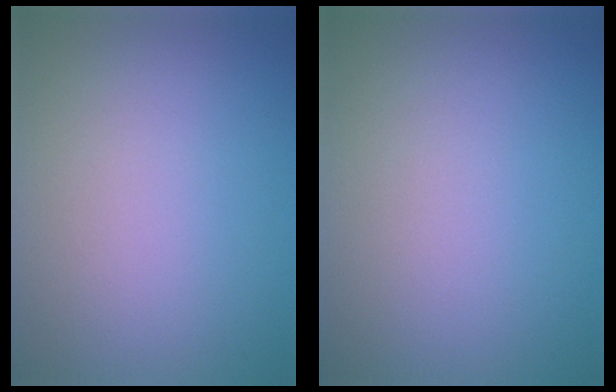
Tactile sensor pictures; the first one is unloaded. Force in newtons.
{"total": 0.0}